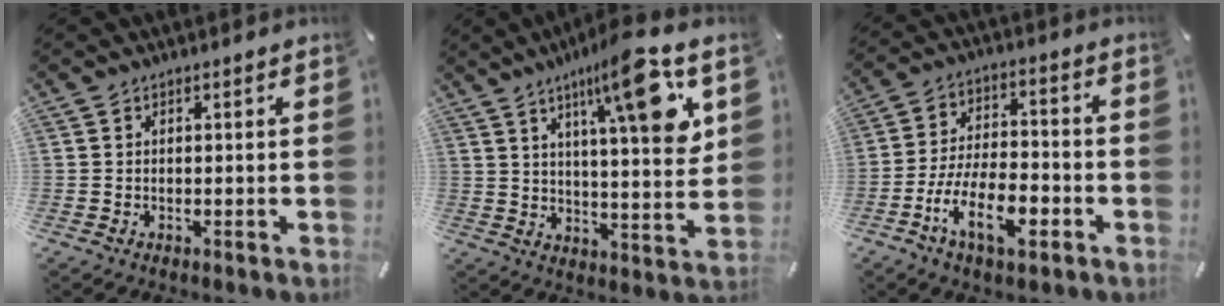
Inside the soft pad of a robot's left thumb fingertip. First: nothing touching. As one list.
[{"total": 16.2, "force": [8.9, 3.4, 13.1], "torque": [-0.194, -0.042, 0.132]}, {"total": 14.0, "force": [-6.9, 6.4, 10.4], "torque": [-0.207, 0.028, -0.124]}]